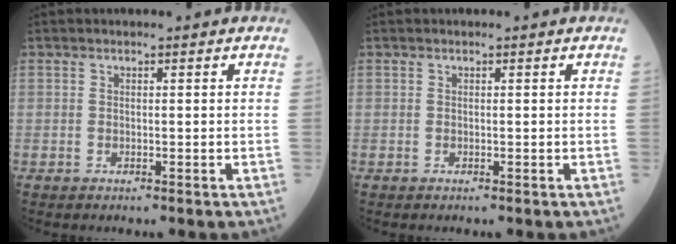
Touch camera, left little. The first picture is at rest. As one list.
[{"total": 0.0}]